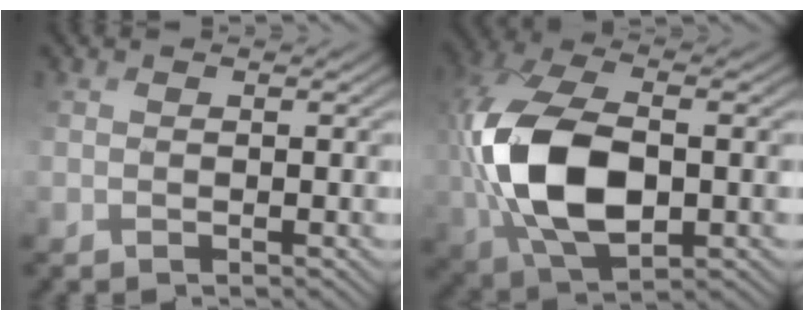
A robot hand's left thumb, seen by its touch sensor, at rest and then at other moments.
{"total": 13.8, "force": [0.0, 7.6, 11.5], "torque": [-0.271, 0.005, 0.005]}